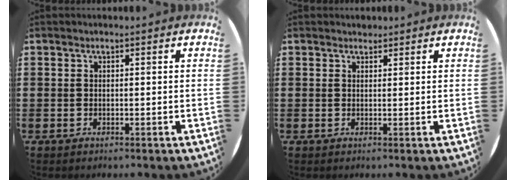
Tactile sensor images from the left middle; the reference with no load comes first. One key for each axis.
{"total": 0.8, "fx": 0.8, "fy": 0.2, "fz": -0.1, "tx": 0.009, "ty": -0.001, "tz": 0.013}